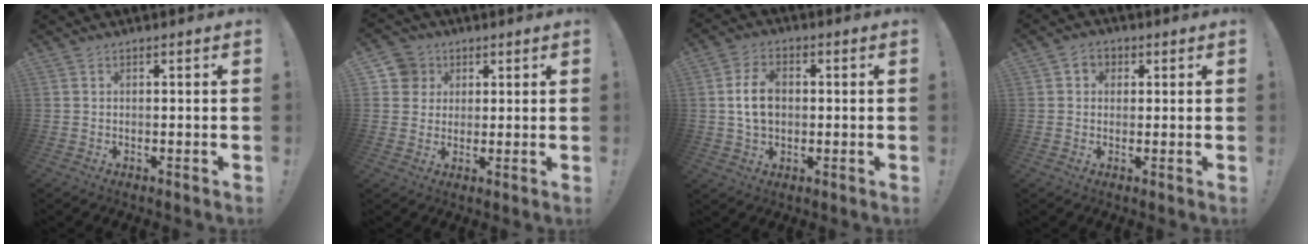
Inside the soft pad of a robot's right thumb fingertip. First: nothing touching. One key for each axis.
{"total": 6.7, "fx": 2.3, "fy": 6.1, "fz": 1.3, "tx": -0.013, "ty": -0.012, "tz": 0.046}
{"total": 8.9, "fx": 0.5, "fy": 6.2, "fz": 6.3, "tx": -0.105, "ty": 0.007, "tz": 0.008}
{"total": 3.3, "fx": 0.6, "fy": 3.0, "fz": 1.2, "tx": -0.019, "ty": 0.004, "tz": 0.011}